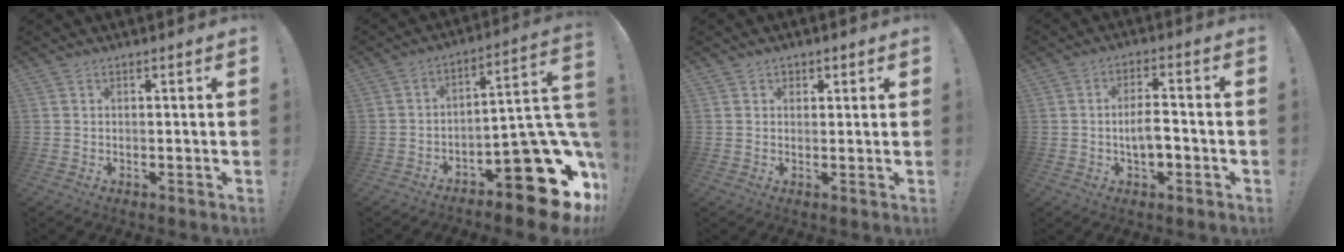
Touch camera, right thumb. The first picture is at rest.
{"total": 20.7, "force": [-11.0, 7.4, 15.9], "torque": [-0.166, 0.053, -0.171]}
{"total": 1.7, "force": [0.8, 1.5, 0.2], "torque": [0.005, -0.002, 0.013]}
{"total": 7.0, "force": [-1.5, 3.0, 6.1], "torque": [-0.116, 0.007, -0.028]}